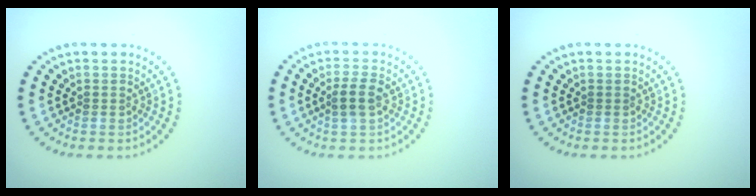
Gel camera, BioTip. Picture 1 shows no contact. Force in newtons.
{"total": 2.6, "press": 2.5, "slide": 0.7}
{"total": 0.0}